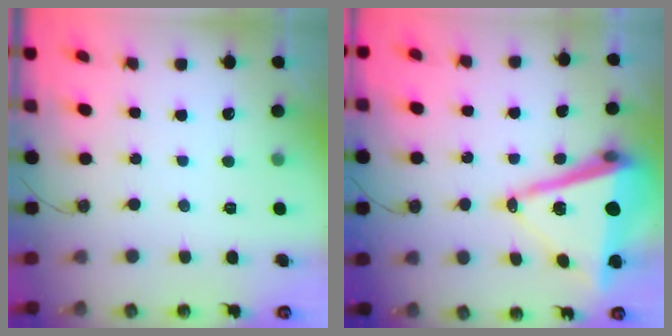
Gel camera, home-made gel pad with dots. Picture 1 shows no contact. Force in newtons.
{"total": 13.7, "press": 13.5, "slide": 2.5}